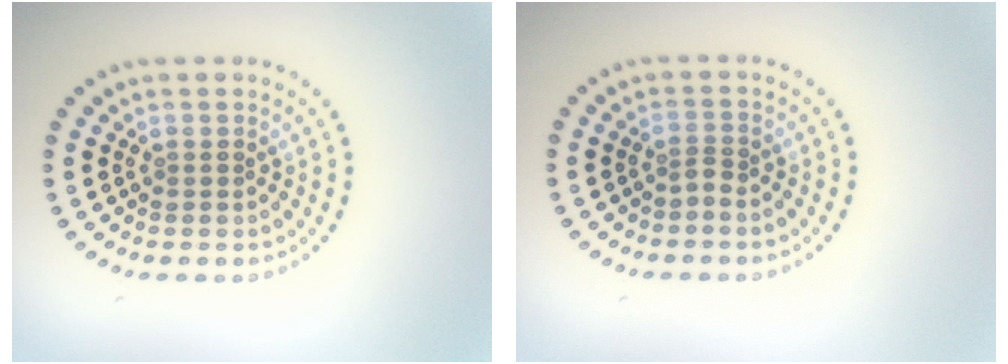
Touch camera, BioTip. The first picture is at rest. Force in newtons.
{"total": 0.7, "press": 0.3, "slide": 0.6}